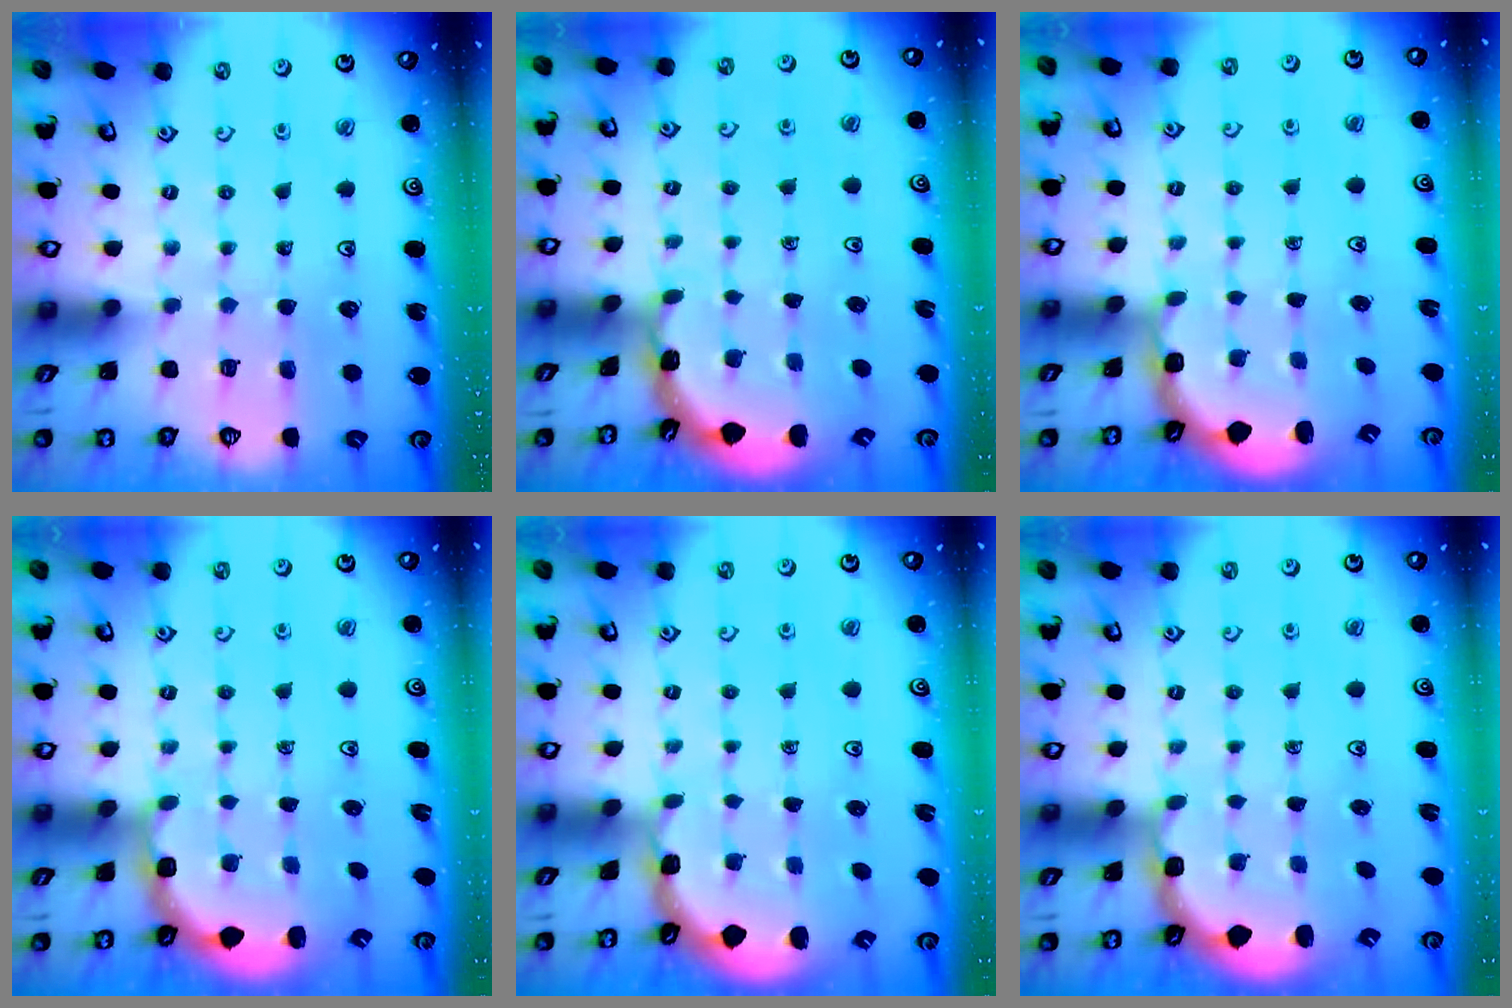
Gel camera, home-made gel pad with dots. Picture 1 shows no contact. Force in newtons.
{"total": 1.9, "press": 1.9, "slide": 0.0}
{"total": 2.5, "press": 2.2, "slide": 1.2}
{"total": 2.7, "press": 2.4, "slide": 1.4}
{"total": 1.1, "press": 1.1, "slide": 0.1}
{"total": 2.7, "press": 2.1, "slide": 1.7}